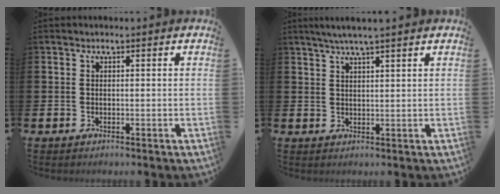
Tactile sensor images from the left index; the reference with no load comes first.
{"total": 3.5, "force": [3.0, -0.2, 1.8], "torque": [-0.034, -0.006, 0.053]}